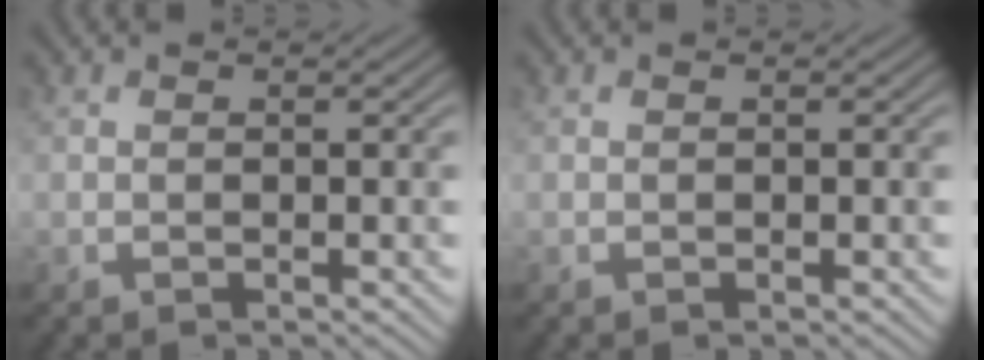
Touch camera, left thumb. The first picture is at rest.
{"total": 0.0}